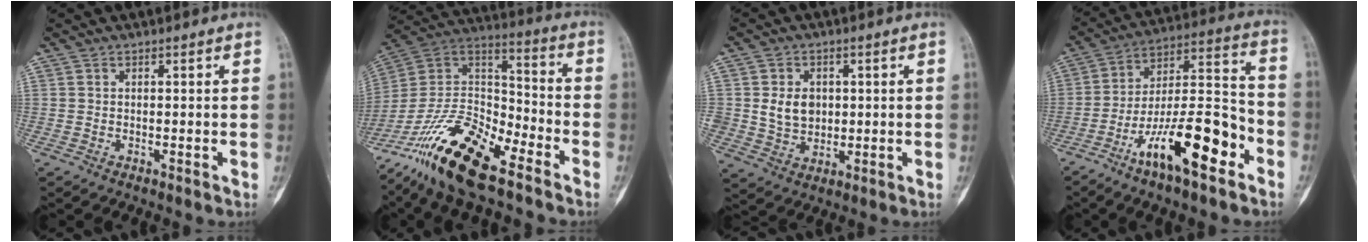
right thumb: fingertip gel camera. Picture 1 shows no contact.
{"total": 21.9, "force": [-14.5, 7.7, 14.5], "torque": [-0.281, 0.072, -0.268]}
{"total": 6.9, "force": [0.9, 5.6, 4.0], "torque": [-0.044, -0.007, 0.026]}
{"total": 18.6, "force": [-9.5, 5.7, 15.0], "torque": [-0.246, 0.074, -0.160]}